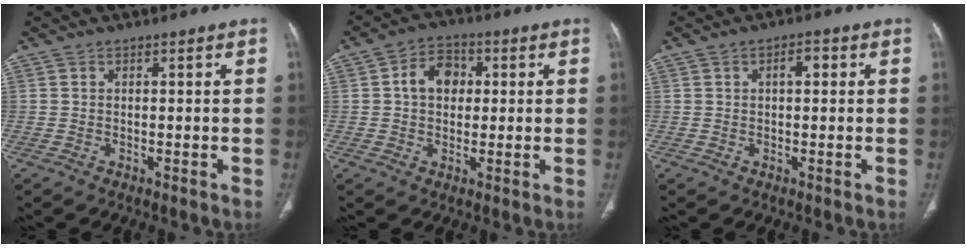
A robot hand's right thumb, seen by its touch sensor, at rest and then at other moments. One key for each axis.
{"total": 7.0, "fx": 1.1, "fy": 5.3, "fz": 4.5, "tx": -0.054, "ty": 0.012, "tz": 0.012}
{"total": 2.5, "fx": 0.6, "fy": 1.3, "fz": 2.1, "tx": -0.031, "ty": 0.008, "tz": 0.007}